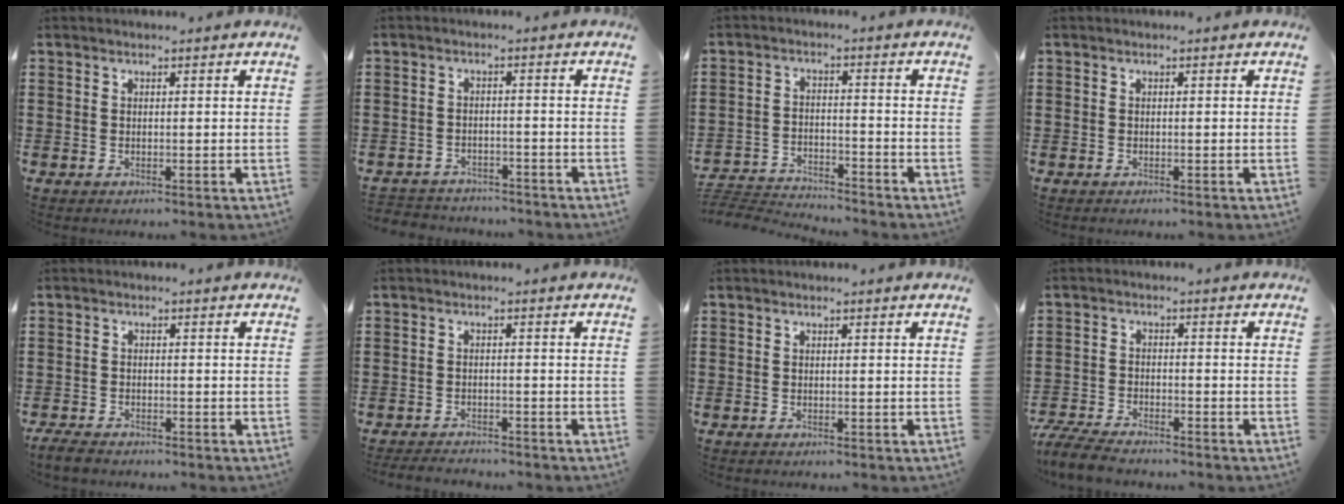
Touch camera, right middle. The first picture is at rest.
{"total": 2.7, "force": [-2.6, 0.6, -0.3], "torque": [-0.003, 0.000, -0.059]}
{"total": 4.0, "force": [-4.0, 0.4, 0.2], "torque": [-0.017, 0.003, -0.089]}
{"total": 0.0}
{"total": 2.2, "force": [-2.0, 0.7, 0.6], "torque": [-0.021, 0.002, -0.043]}
{"total": 2.4, "force": [-2.3, 0.4, 0.0], "torque": [-0.006, -0.001, -0.050]}
{"total": 0.0}
{"total": 5.2, "force": [-4.9, 0.8, 1.4], "torque": [-0.041, 0.000, -0.101]}